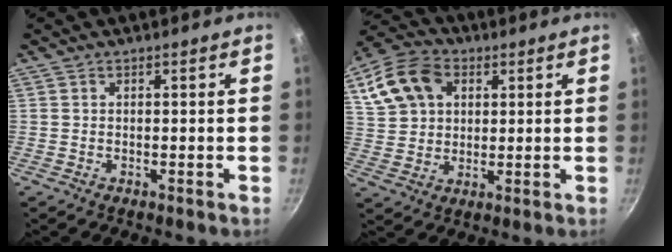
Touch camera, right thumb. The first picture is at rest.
{"total": 13.1, "force": [4.7, 9.8, 7.4], "torque": [-0.129, 0.010, 0.082]}